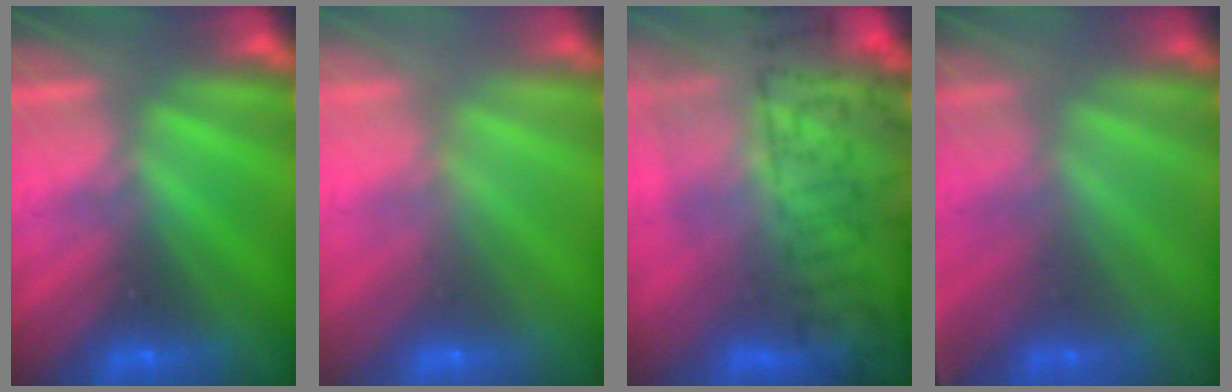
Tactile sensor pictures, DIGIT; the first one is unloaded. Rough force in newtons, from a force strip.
{"total": 2.9}
{"total": 8.8}
{"total": 1.8}